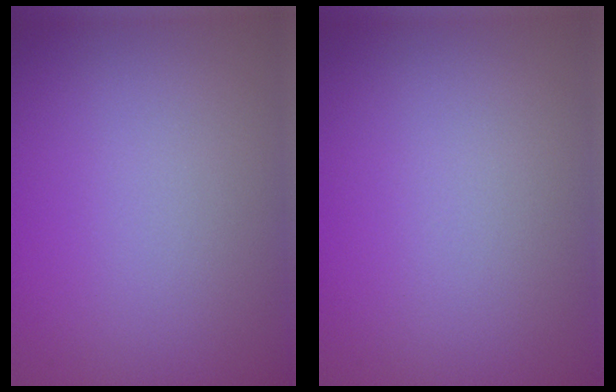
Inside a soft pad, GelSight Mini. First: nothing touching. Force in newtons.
{"total": 0.0}